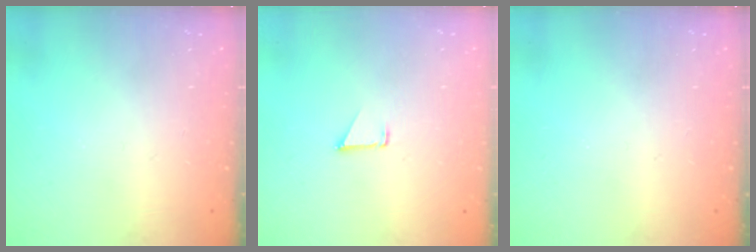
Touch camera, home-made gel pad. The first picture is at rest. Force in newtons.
{"total": 0.7, "press": 0.7, "slide": 0.1}
{"total": 0.0}